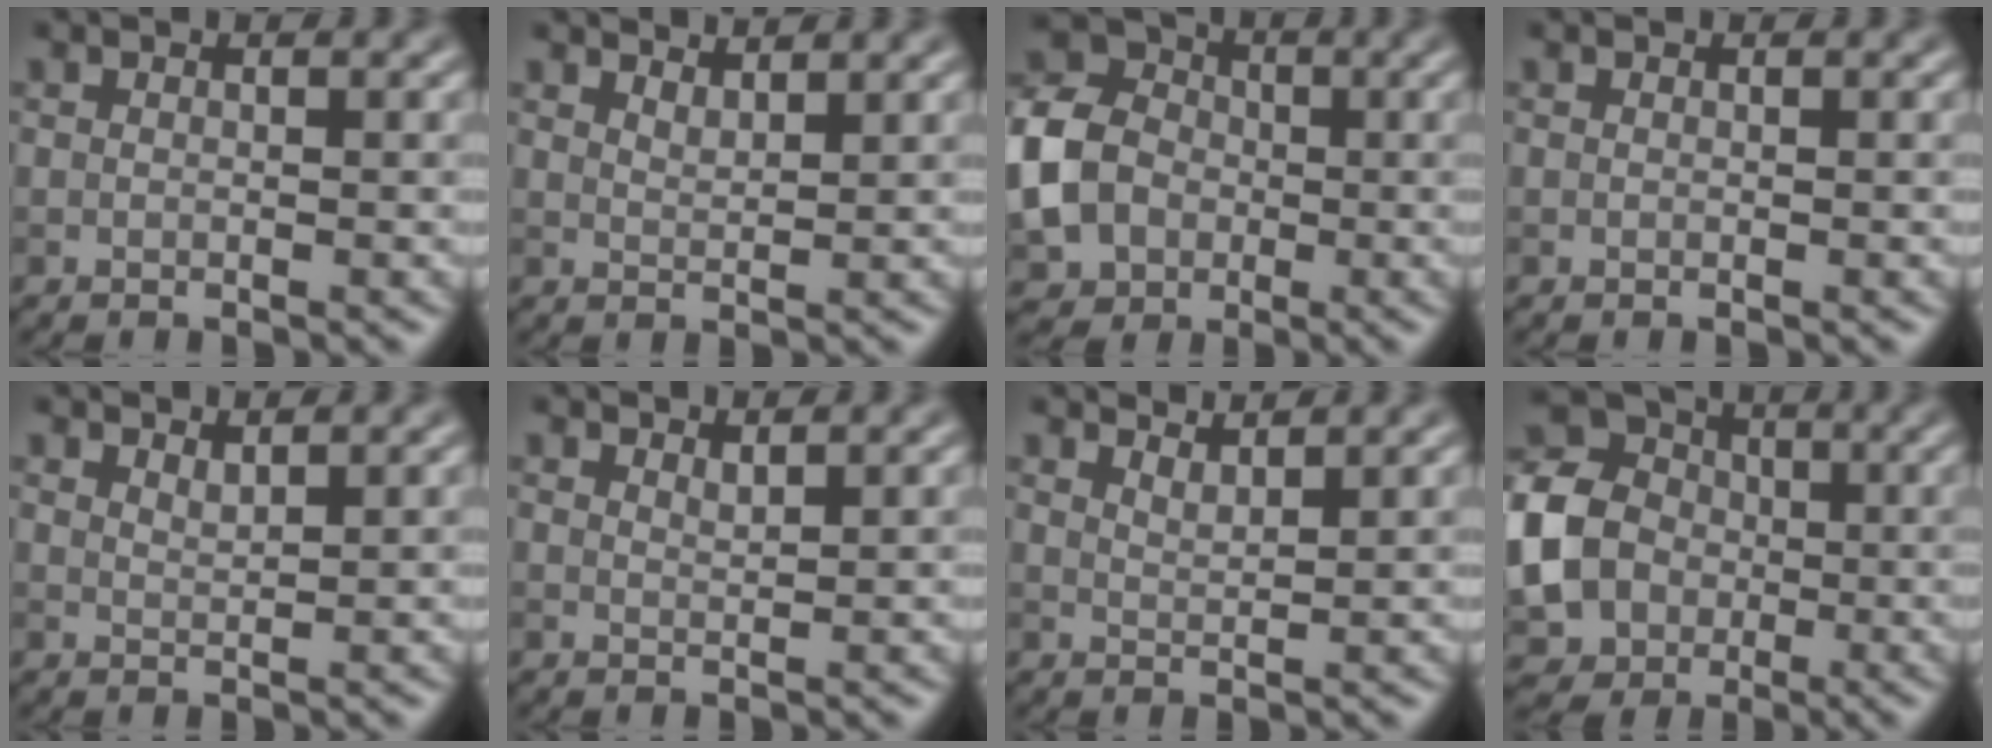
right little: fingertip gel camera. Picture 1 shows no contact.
{"total": 2.2, "force": [2.1, 0.3, 0.6], "torque": [-0.006, 0.004, 0.031]}
{"total": 8.6, "force": [-1.7, 7.1, 4.7], "torque": [-0.118, -0.010, -0.037]}
{"total": 0.0}
{"total": 1.4, "force": [1.3, 0.1, 0.4], "torque": [-0.004, 0.001, 0.022]}
{"total": 1.1, "force": [1.1, 0.1, 0.3], "torque": [-0.004, 0.000, 0.019]}
{"total": 2.7, "force": [2.6, 0.4, 0.8], "torque": [-0.003, 0.006, 0.033]}
{"total": 15.4, "force": [-1.5, 13.8, 6.7], "torque": [-0.192, -0.004, -0.056]}